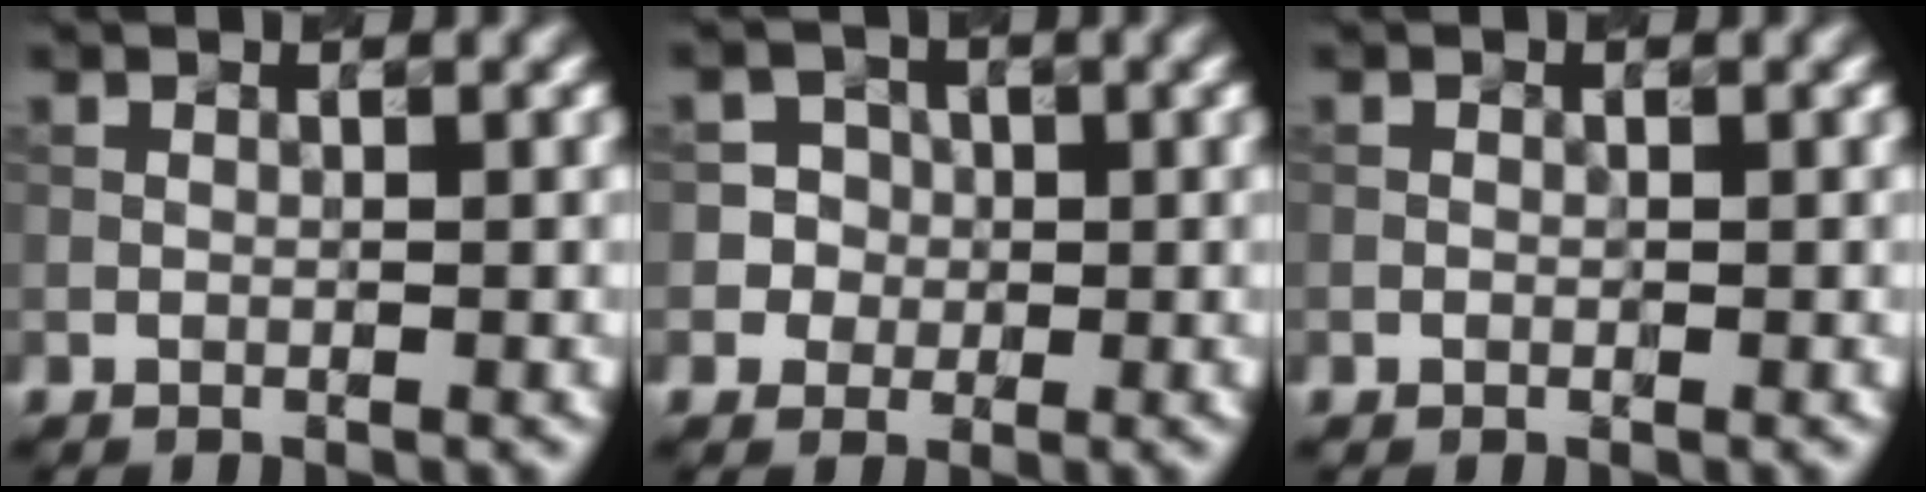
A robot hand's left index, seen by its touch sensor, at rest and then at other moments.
{"total": 4.0, "force": [0.1, 4.0, 0.6], "torque": [0.007, 0.024, -0.003]}
{"total": 0.0}